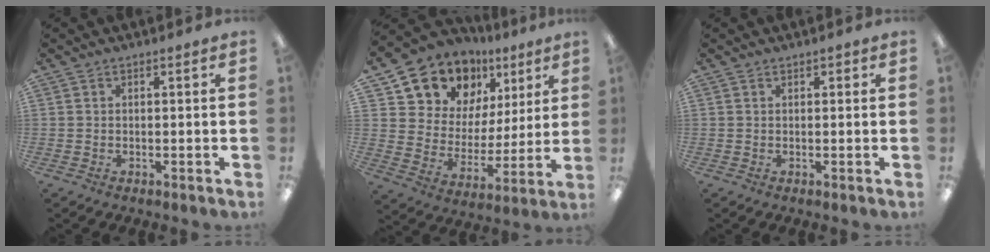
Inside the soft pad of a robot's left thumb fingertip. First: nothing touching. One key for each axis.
{"total": 13.6, "fx": 10.6, "fy": 8.2, "fz": 2.6, "tx": -0.067, "ty": -0.087, "tz": 0.200}
{"total": 0.5, "fx": 0.4, "fy": 0.3, "fz": 0.2, "tx": -0.003, "ty": 0.003, "tz": 0.006}